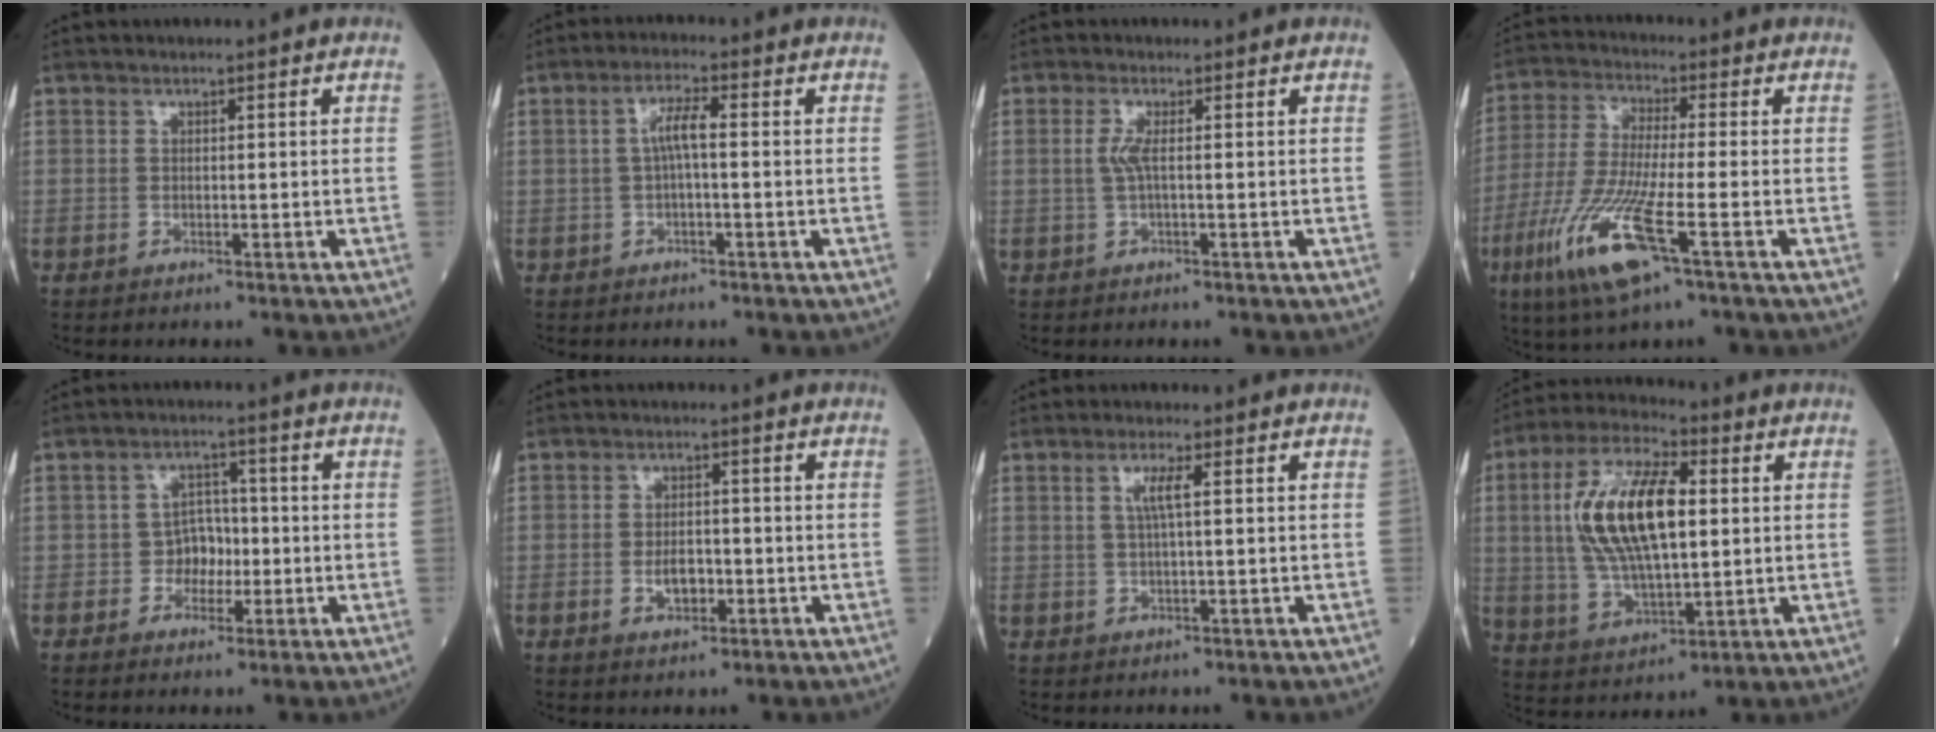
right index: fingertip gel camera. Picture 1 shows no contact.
{"total": 3.6, "force": [0.1, 0.5, 3.6], "torque": [-0.071, 0.009, 0.003]}
{"total": 2.0, "force": [0.1, 0.0, 2.0], "torque": [-0.049, 0.000, 0.001]}
{"total": 12.8, "force": [-5.5, 1.0, 11.5], "torque": [-0.251, -0.029, -0.105]}
{"total": 4.2, "force": [-0.9, 3.4, 2.3], "torque": [-0.031, 0.010, -0.017]}
{"total": 3.6, "force": [-1.0, 1.9, 2.9], "torque": [-0.050, 0.003, -0.014]}
{"total": 2.8, "force": [0.7, -0.2, 2.7], "torque": [-0.058, 0.001, 0.014]}
{"total": 15.7, "force": [2.3, 5.6, 14.5], "torque": [-0.300, 0.013, 0.043]}